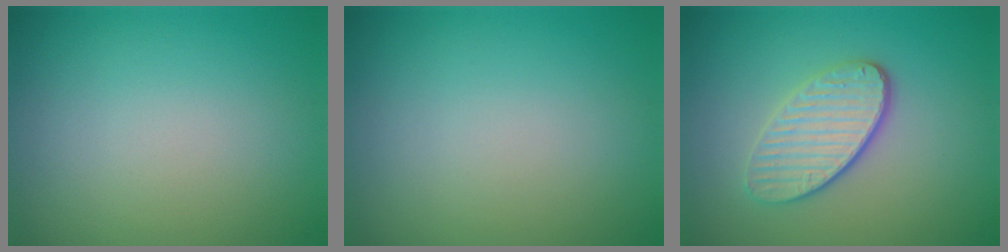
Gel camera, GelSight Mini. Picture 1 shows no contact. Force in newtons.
{"total": 0.0}
{"total": 3.6, "press": 3.1, "slide": 1.9}